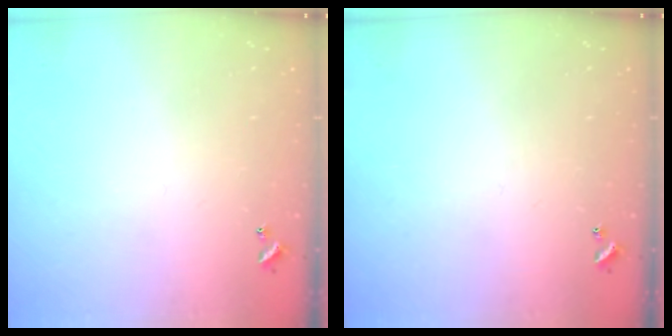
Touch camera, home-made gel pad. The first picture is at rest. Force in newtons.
{"total": 0.0}